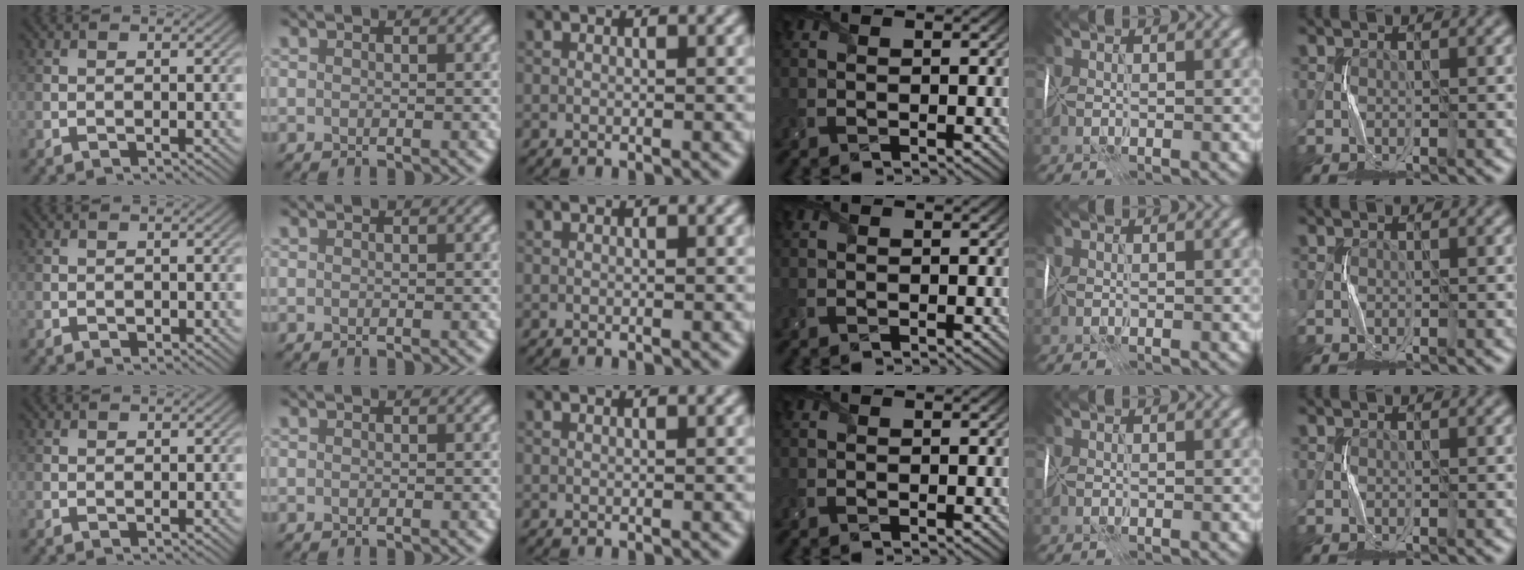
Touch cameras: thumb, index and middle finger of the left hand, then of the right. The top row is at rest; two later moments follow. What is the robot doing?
{"motion": "wrap", "object": "cellophane"}